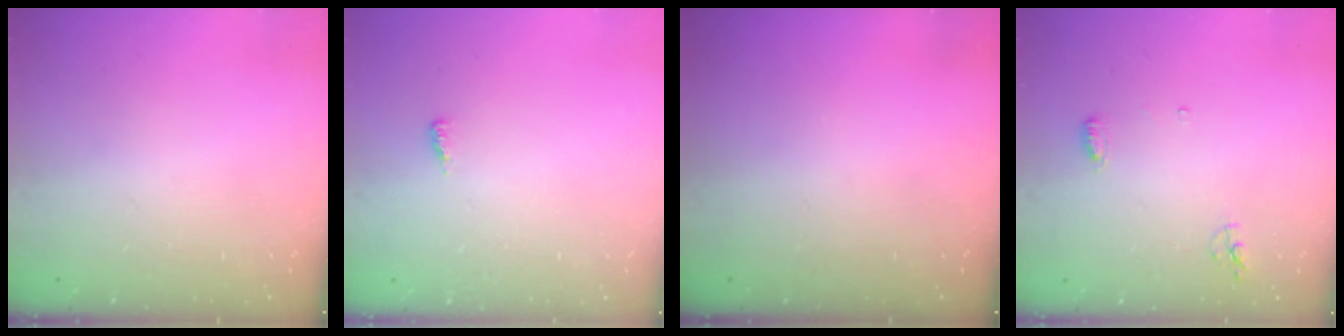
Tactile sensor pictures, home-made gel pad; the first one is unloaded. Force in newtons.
{"total": 3.7, "press": 3.7, "slide": 0.5}
{"total": 0.0}
{"total": 5.4, "press": 5.3, "slide": 1.1}